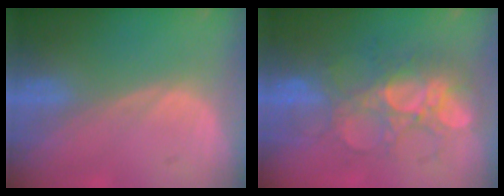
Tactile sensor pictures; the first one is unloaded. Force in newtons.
{"total": 8.7, "press": 8.6, "slide": 1.6}